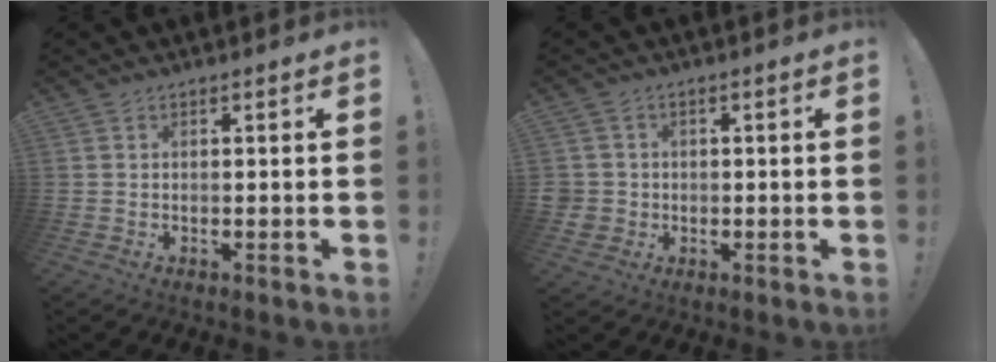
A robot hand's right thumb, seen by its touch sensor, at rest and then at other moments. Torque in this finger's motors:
{"motor_torque": [-0.12, 0.04, -0.07, 0.25, 0.05]}